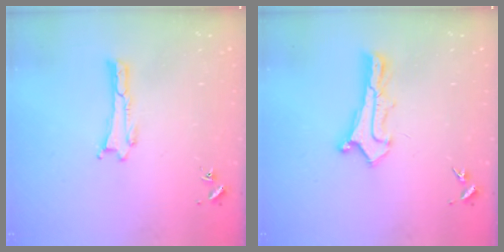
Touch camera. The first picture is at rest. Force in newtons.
{"total": 1.1, "press": 1.1, "slide": 0.1}